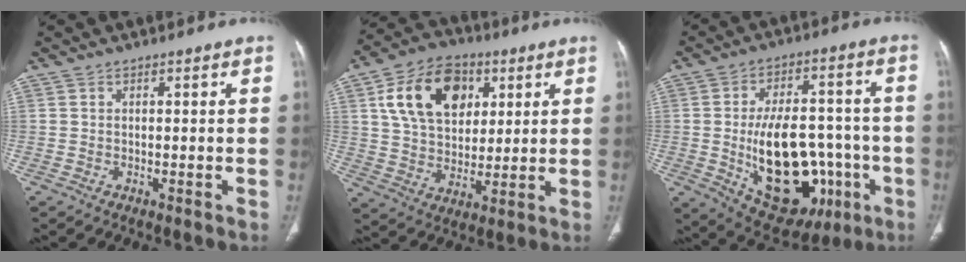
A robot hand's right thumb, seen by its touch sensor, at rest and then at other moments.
{"total": 17.2, "force": [6.0, 11.9, 10.8], "torque": [-0.160, -0.007, 0.106]}
{"total": 23.0, "force": [-5.4, 13.1, 18.1], "torque": [-0.253, 0.024, -0.054]}